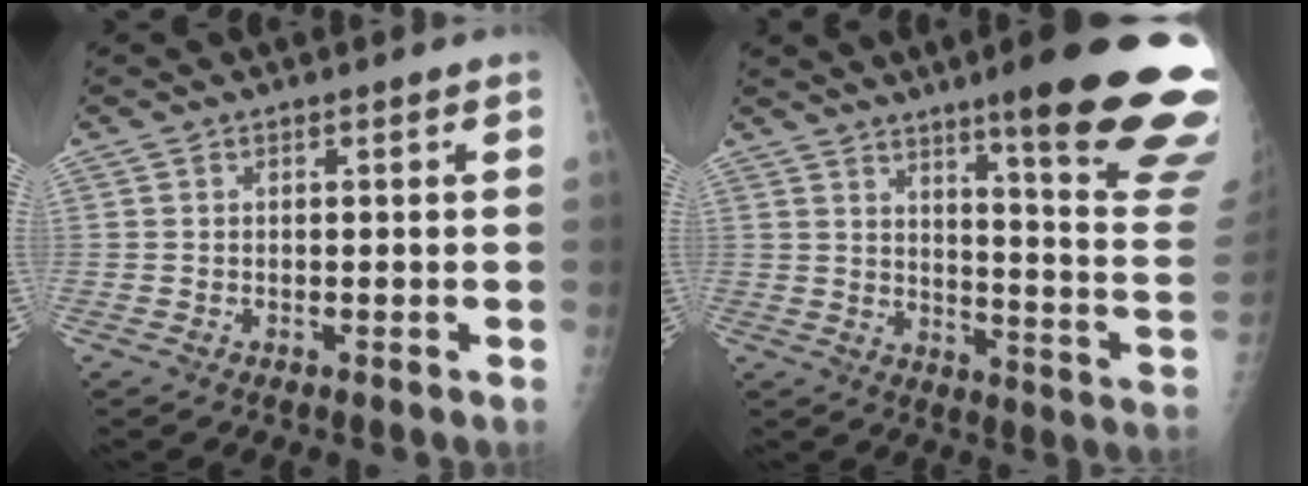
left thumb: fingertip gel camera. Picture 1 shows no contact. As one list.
[{"total": 24.2, "force": [16.3, 2.2, 17.6], "torque": [-0.192, -0.099, 0.217]}]